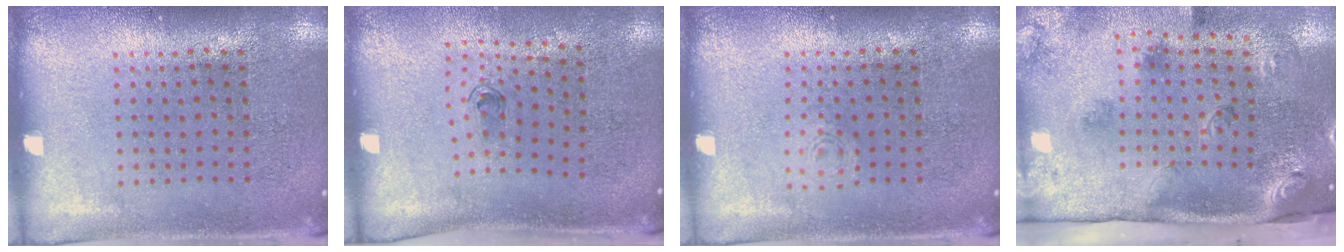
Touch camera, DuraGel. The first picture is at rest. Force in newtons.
{"total": 0.6, "press": 0.3, "slide": 0.6}
{"total": 0.5, "press": 0.5, "slide": 0.2}
{"total": 3.4, "press": 2.1, "slide": 2.7}